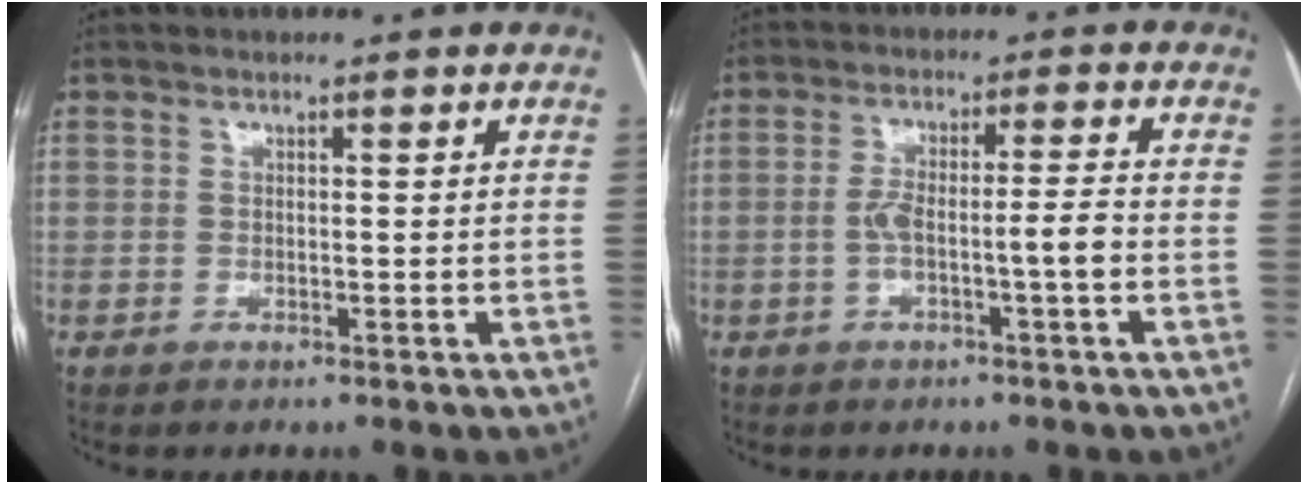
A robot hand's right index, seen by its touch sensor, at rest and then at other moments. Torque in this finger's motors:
{"motor_torque": [0.50, -0.01, 0.16, 0.11]}